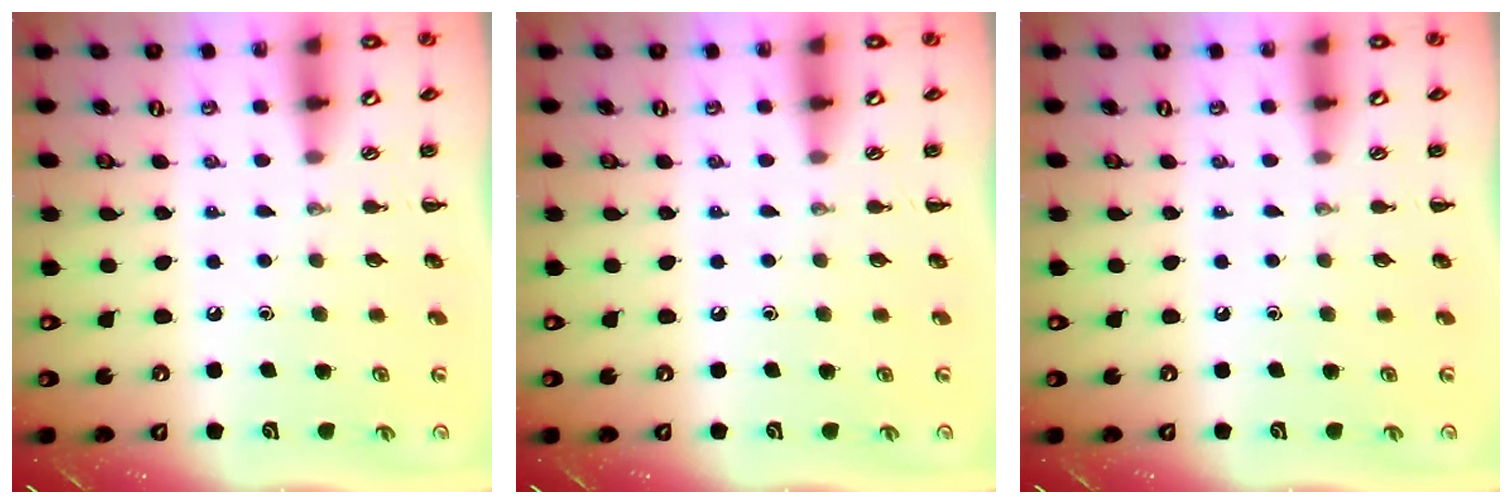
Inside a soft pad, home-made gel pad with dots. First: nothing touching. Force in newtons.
{"total": 0.0}
{"total": 0.0}